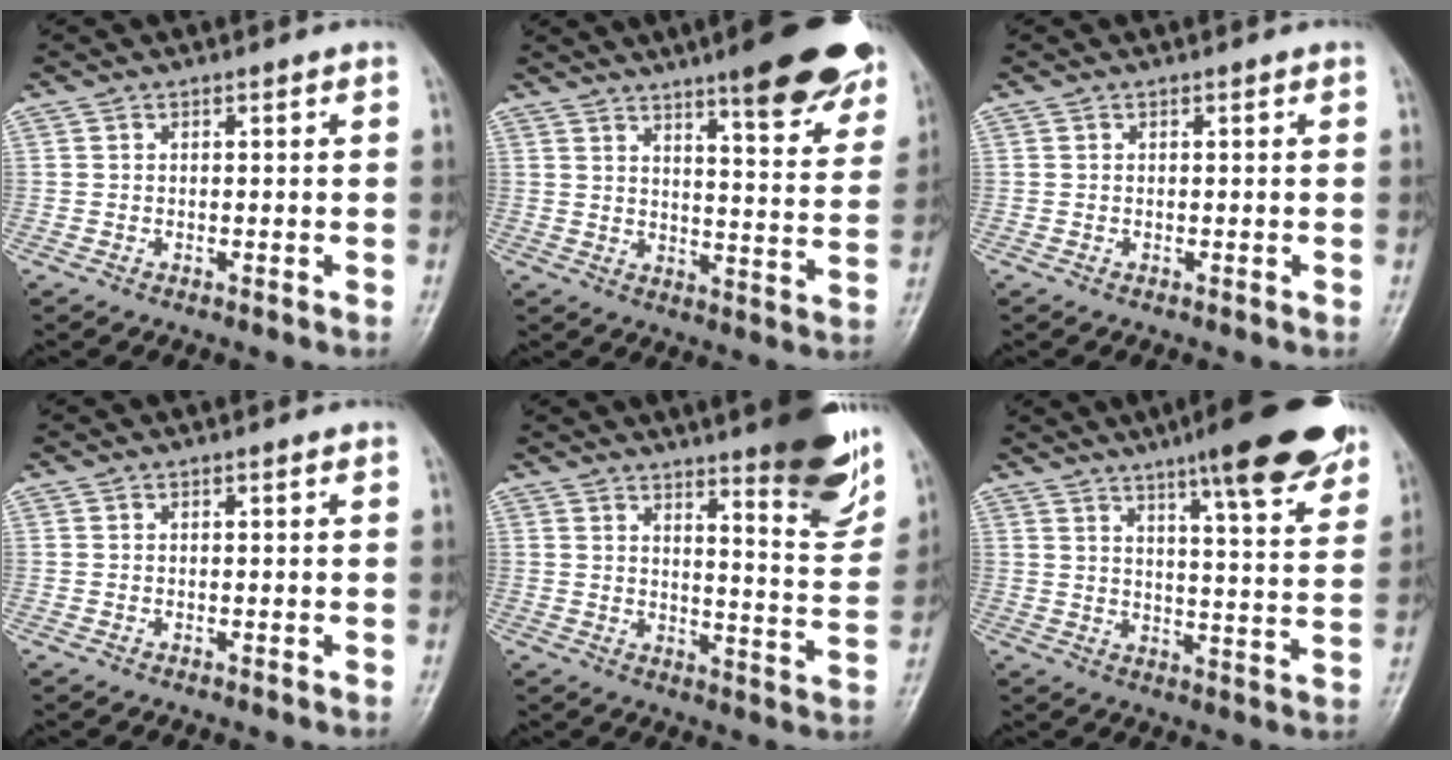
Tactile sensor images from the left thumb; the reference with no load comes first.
{"total": 18.2, "force": [12.1, 3.9, 13.0], "torque": [-0.135, -0.060, 0.158]}
{"total": 0.0}
{"total": 0.0}
{"total": 15.8, "force": [10.8, 3.1, 11.2], "torque": [-0.120, -0.076, 0.146]}
{"total": 18.5, "force": [12.4, 3.3, 13.3], "torque": [-0.156, -0.051, 0.166]}